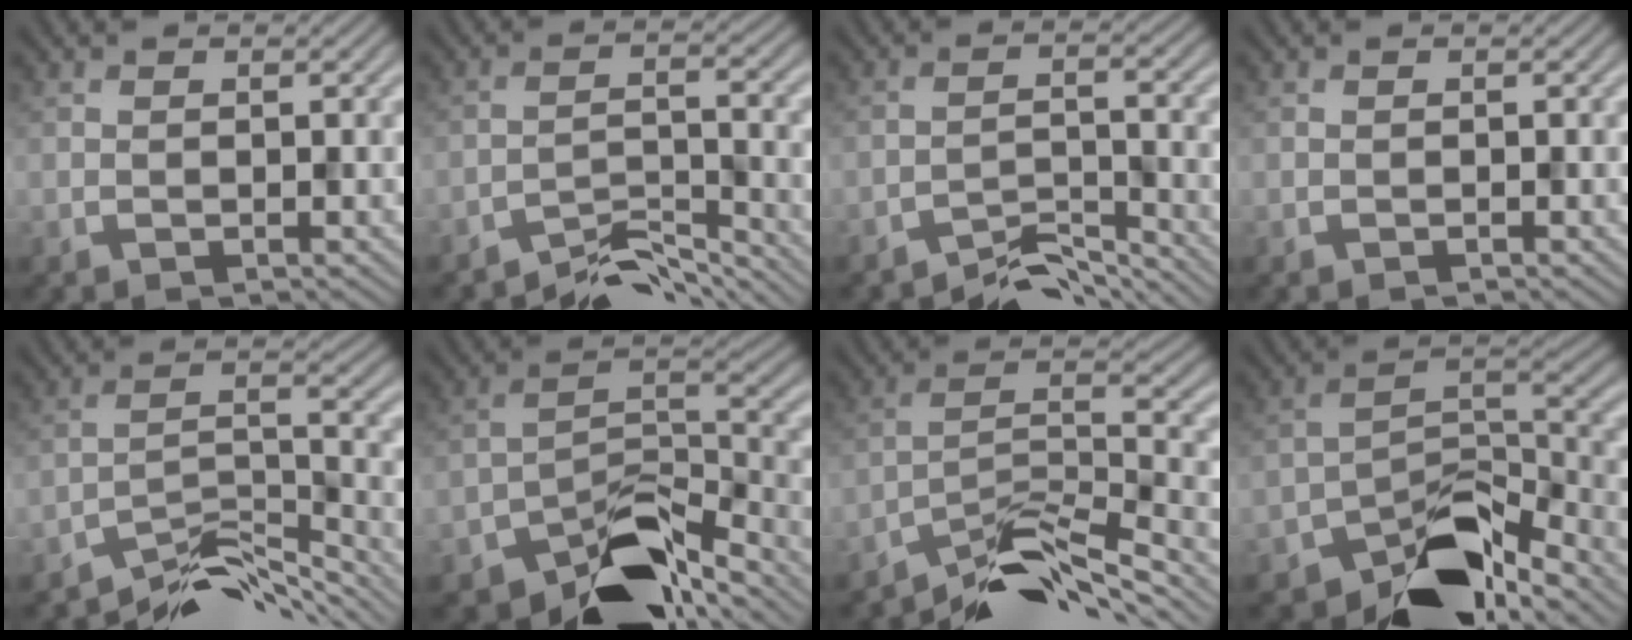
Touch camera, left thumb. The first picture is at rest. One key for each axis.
{"total": 5.9, "fx": -5.3, "fy": 1.2, "fz": 2.3, "tx": -0.040, "ty": 0.000, "tz": -0.095}
{"total": 5.0, "fx": -4.6, "fy": 0.9, "fz": 1.8, "tx": -0.032, "ty": 0.002, "tz": -0.081}
{"total": 0.0}
{"total": 8.8, "fx": -7.4, "fy": 2.2, "fz": 4.2, "tx": -0.070, "ty": 0.002, "tz": -0.137}
{"total": 11.4, "fx": -8.4, "fy": 4.9, "fz": 6.0, "tx": -0.085, "ty": -0.005, "tz": -0.152}
{"total": 10.1, "fx": -8.0, "fy": 2.4, "fz": 5.6, "tx": -0.097, "ty": 0.003, "tz": -0.153}
{"total": 10.8, "fx": -8.2, "fy": 4.6, "fz": 5.5, "tx": -0.074, "ty": -0.003, "tz": -0.153}